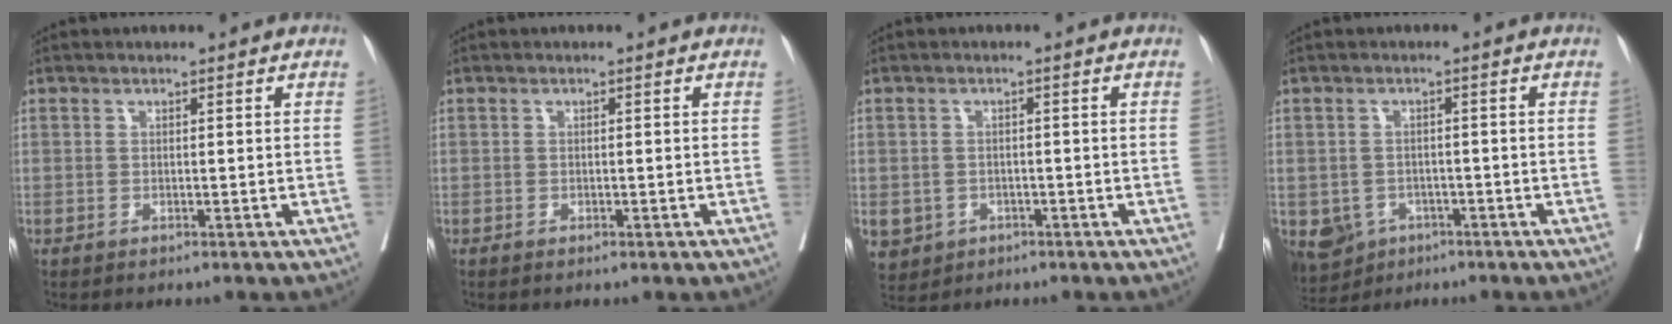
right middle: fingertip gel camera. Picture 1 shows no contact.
{"total": 0.5, "force": [-0.2, 0.3, 0.4], "torque": [-0.007, 0.000, -0.002]}
{"total": 7.9, "force": [-3.2, 6.8, 2.4], "torque": [-0.069, 0.002, -0.042]}
{"total": 6.8, "force": [-3.5, 5.6, 1.8], "torque": [-0.038, 0.000, -0.046]}